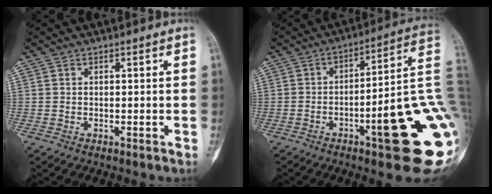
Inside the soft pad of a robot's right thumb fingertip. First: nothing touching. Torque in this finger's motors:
{"motor_torque": [3.10, 1.91, 2.06, -0.71, 0.48]}